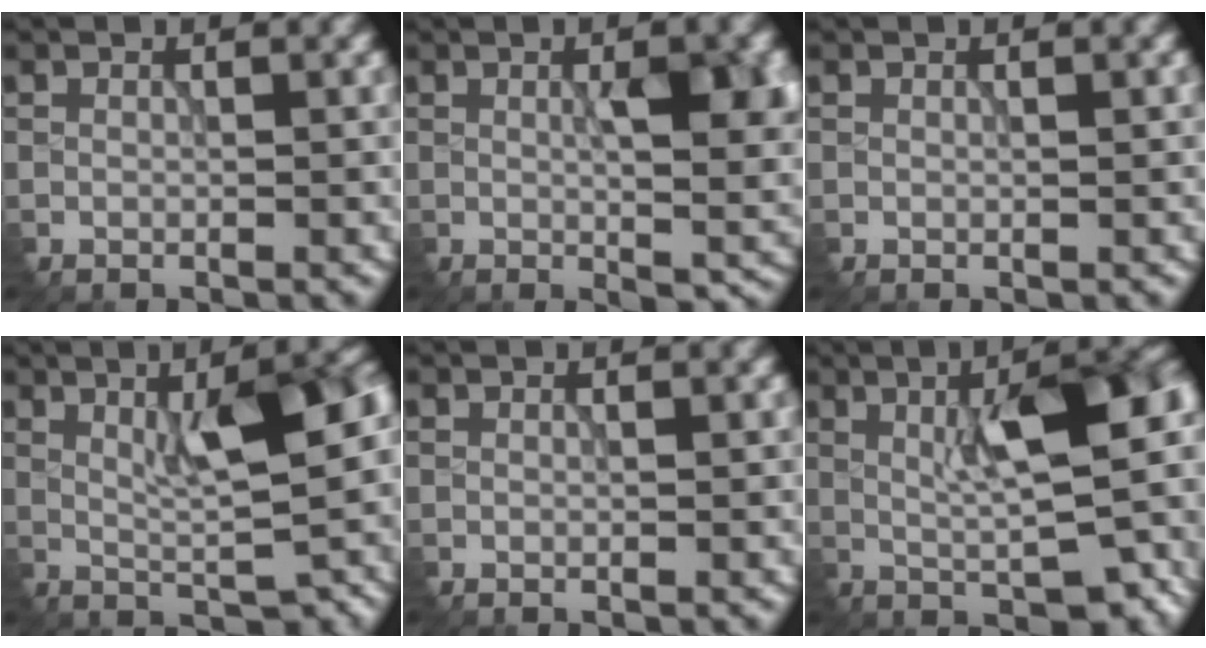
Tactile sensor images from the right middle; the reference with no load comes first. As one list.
[{"total": 6.2, "force": [0.2, 1.8, 6.0], "torque": [-0.083, -0.008, 0.011]}, {"total": 0.0}, {"total": 9.2, "force": [1.8, 2.1, 8.8], "torque": [-0.132, 0.008, 0.034]}, {"total": 0.0}, {"total": 11.8, "force": [0.0, 3.7, 11.2], "torque": [-0.143, 0.009, 0.008]}]